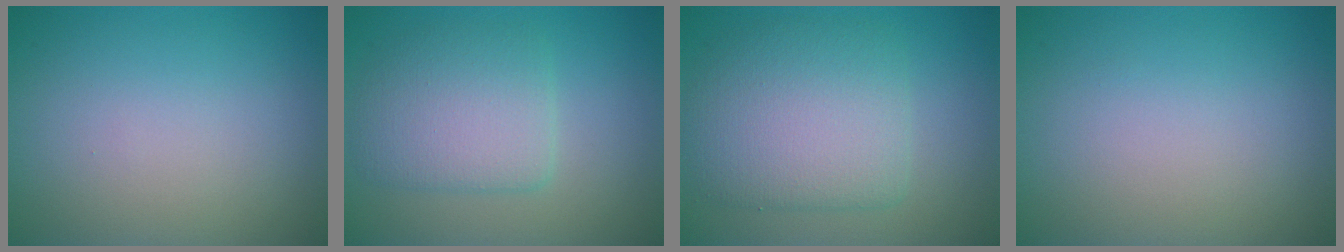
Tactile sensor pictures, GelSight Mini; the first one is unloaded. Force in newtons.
{"total": 4.4, "press": 4.4, "slide": 0.2}
{"total": 6.5, "press": 6.5, "slide": 0.2}
{"total": 0.0}